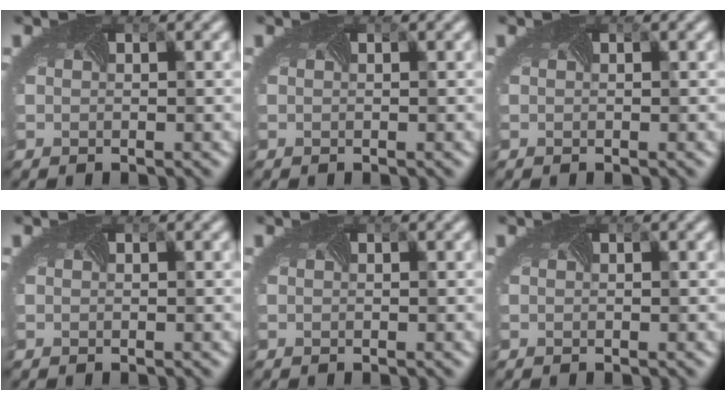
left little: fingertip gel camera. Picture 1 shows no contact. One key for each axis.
{"total": 0.0}
{"total": 0.0}
{"total": 0.0}
{"total": 0.0}
{"total": 0.0}